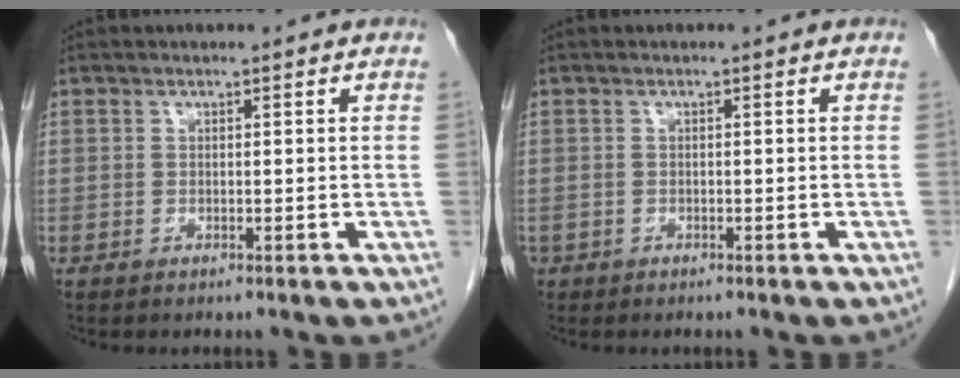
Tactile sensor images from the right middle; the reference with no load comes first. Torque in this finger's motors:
{"motor_torque": [1.10, -1.04, 0.27, 0.07]}